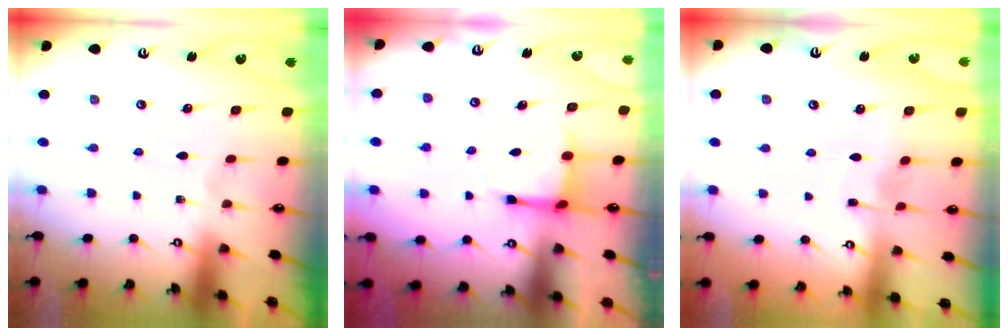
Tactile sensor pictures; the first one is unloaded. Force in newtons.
{"total": 3.9, "press": 3.7, "slide": 1.3}
{"total": 2.8, "press": 2.8, "slide": 0.3}